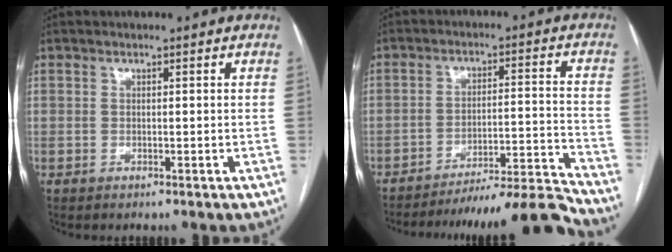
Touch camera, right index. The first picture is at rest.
{"total": 16.4, "force": [-15.9, -2.1, 3.5], "torque": [-0.038, 0.008, -0.234]}